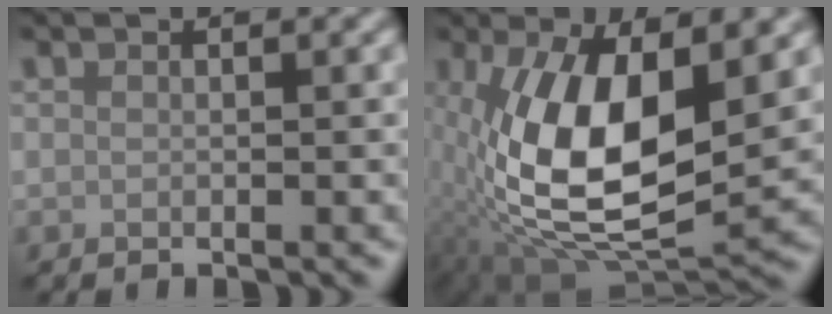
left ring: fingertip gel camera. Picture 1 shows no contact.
{"total": 11.6, "force": [0.6, 5.3, 10.3], "torque": [-0.194, -0.001, 0.010]}